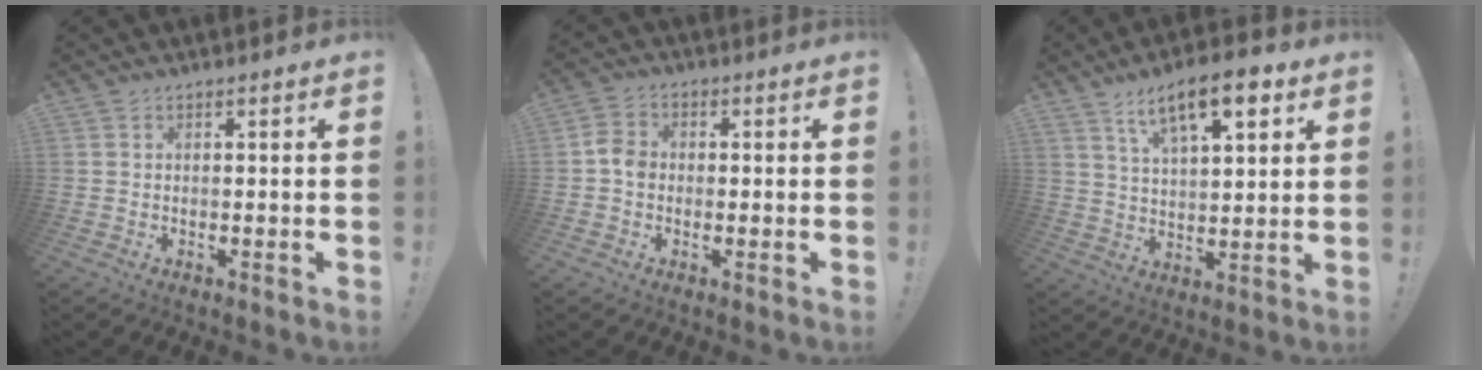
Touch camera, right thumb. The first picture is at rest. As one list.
[{"total": 4.7, "force": [-0.9, 3.6, 2.9], "torque": [-0.042, 0.016, -0.014]}, {"total": 13.0, "force": [7.2, 4.5, 9.9], "torque": [-0.159, -0.022, 0.119]}]